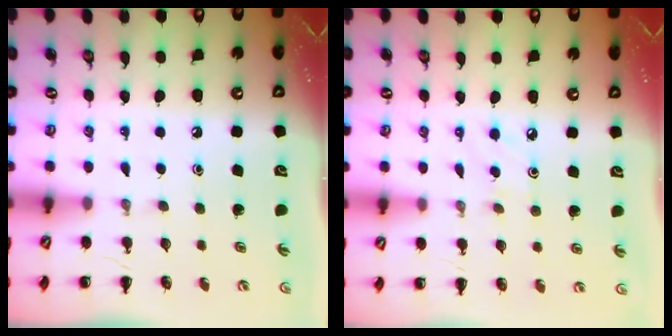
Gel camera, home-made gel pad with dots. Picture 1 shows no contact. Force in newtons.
{"total": 2.7, "press": 2.5, "slide": 0.9}